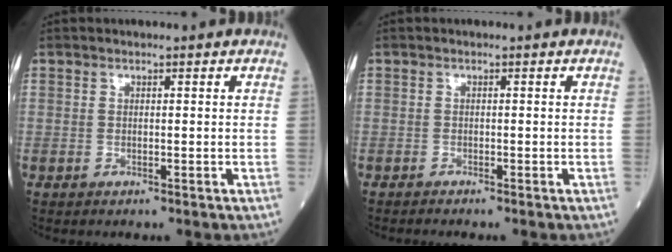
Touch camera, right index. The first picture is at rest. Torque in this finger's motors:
{"motor_torque": [0.00, 0.00, -0.03, -0.01]}